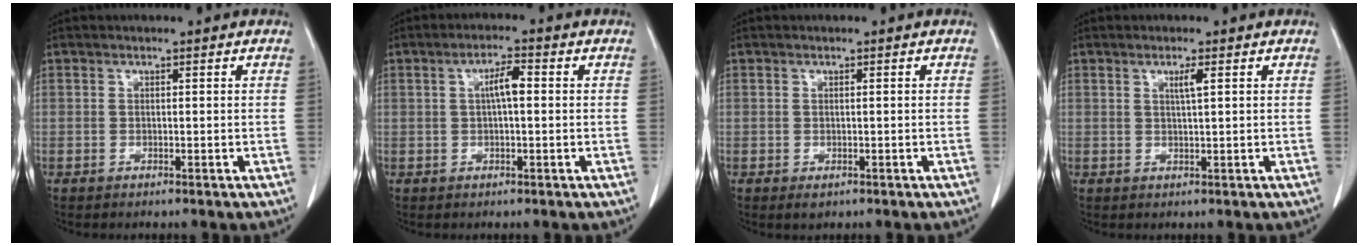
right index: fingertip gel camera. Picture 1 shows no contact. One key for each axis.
{"total": 3.6, "fx": 0.4, "fy": 0.7, "fz": 3.5, "tx": -0.063, "ty": 0.008, "tz": 0.005}
{"total": 1.1, "fx": -0.5, "fy": 0.6, "fz": 0.8, "tx": -0.008, "ty": -0.001, "tz": 0.000}
{"total": 1.7, "fx": 0.7, "fy": -0.3, "fz": 1.6, "tx": -0.031, "ty": -0.003, "tz": 0.013}